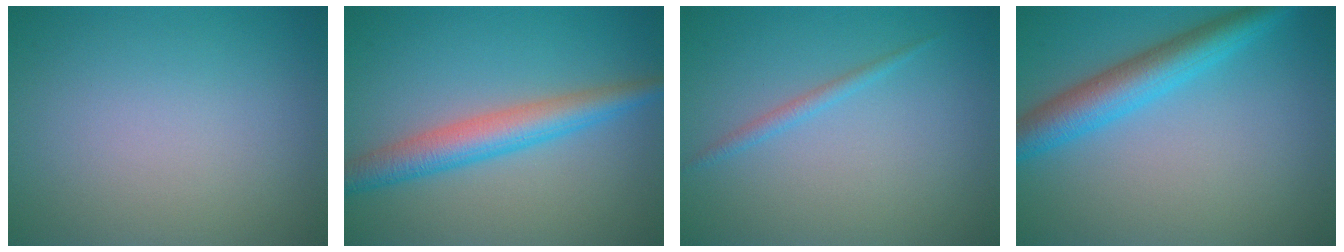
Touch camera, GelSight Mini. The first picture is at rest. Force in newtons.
{"total": 4.6, "press": 4.6, "slide": 0.0}
{"total": 1.1, "press": 1.1, "slide": 0.1}
{"total": 5.2, "press": 5.2, "slide": 0.2}